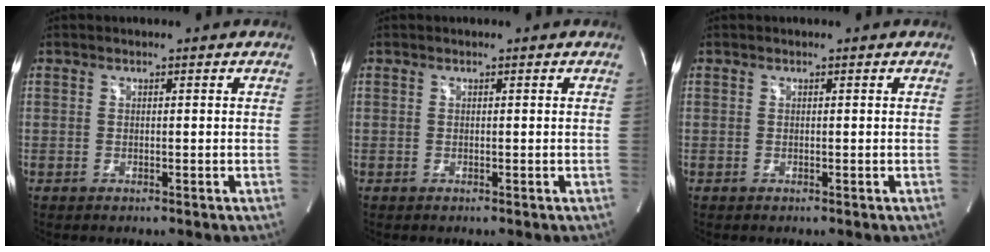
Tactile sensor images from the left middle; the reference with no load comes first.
{"total": 0.0}
{"total": 0.0}